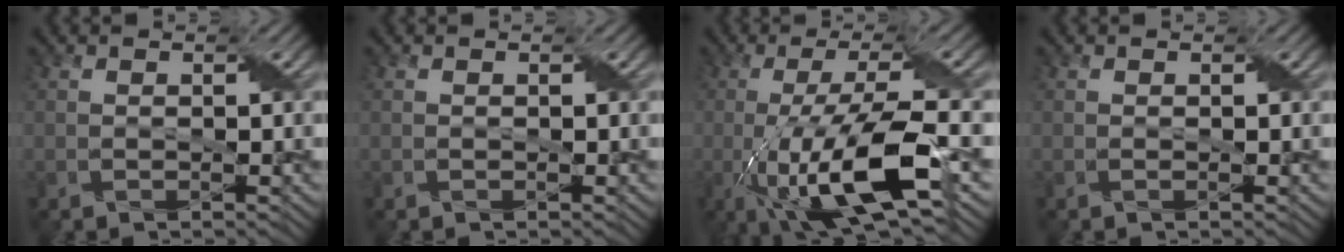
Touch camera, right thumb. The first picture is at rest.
{"total": 0.0}
{"total": 14.7, "force": [-4.9, 4.3, 13.1], "torque": [-0.249, -0.008, -0.090]}
{"total": 0.0}